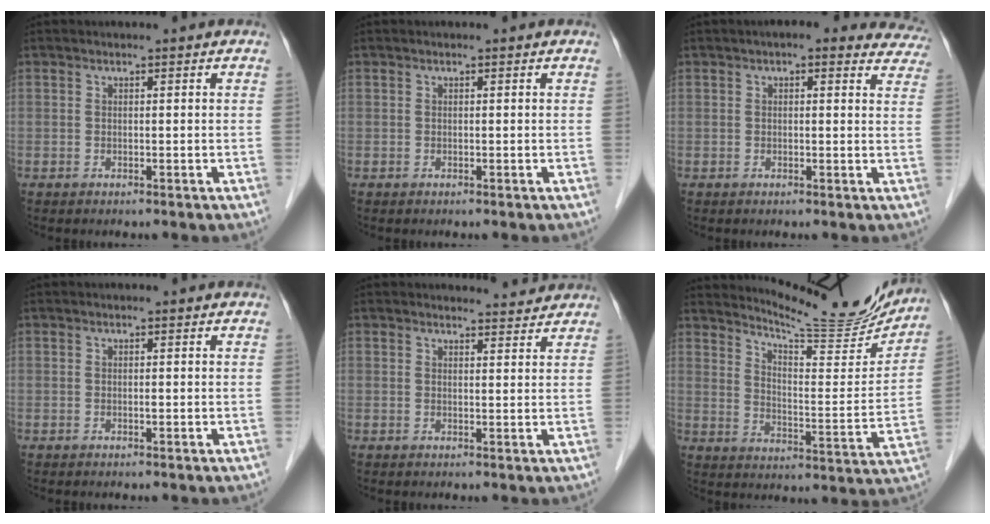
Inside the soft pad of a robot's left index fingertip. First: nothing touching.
{"total": 0.0}
{"total": 9.6, "force": [8.1, 3.3, 4.0], "torque": [-0.017, 0.010, 0.065]}
{"total": 0.0}
{"total": 2.8, "force": [2.8, 0.4, -0.3], "torque": [-0.004, -0.005, 0.030]}
{"total": 16.0, "force": [15.5, 1.0, 3.7], "torque": [-0.061, -0.061, 0.205]}